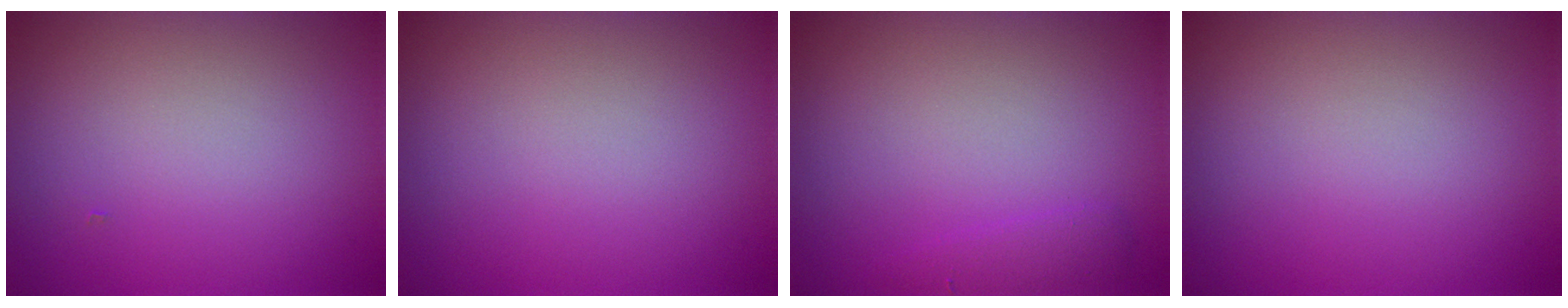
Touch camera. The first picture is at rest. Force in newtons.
{"total": 0.0}
{"total": 1.2, "press": 1.2, "slide": 0.1}
{"total": 0.0}